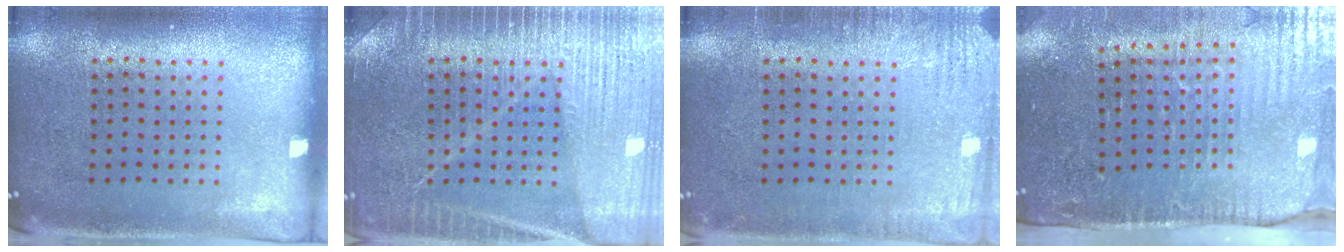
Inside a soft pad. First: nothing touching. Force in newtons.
{"total": 3.8, "press": 3.8, "slide": 0.6}
{"total": 2.5, "press": 2.5, "slide": 0.4}
{"total": 4.4, "press": 3.8, "slide": 2.3}